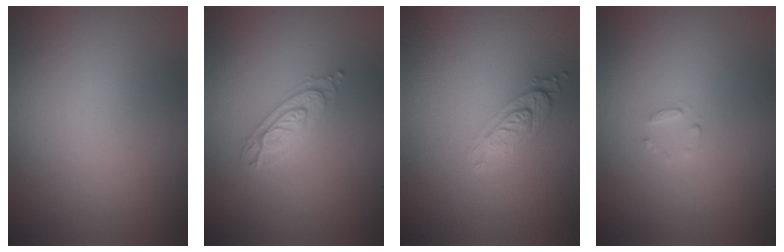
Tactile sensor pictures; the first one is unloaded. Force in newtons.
{"total": 2.2, "press": 2.1, "slide": 0.4}
{"total": 2.9, "press": 2.2, "slide": 1.9}
{"total": 0.7, "press": 0.4, "slide": 0.6}